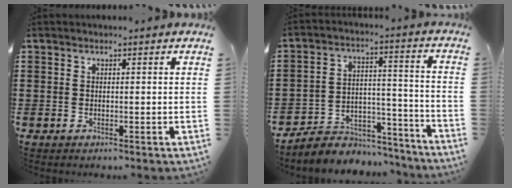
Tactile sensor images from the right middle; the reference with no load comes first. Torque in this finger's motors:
{"motor_torque": [0.67, -0.43, 0.20, 0.05]}